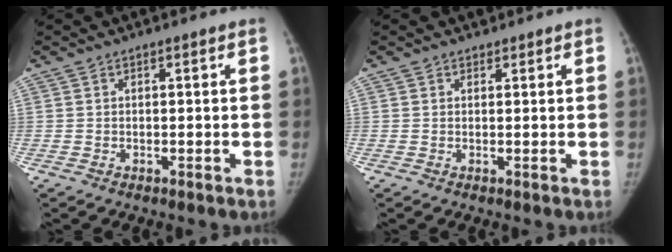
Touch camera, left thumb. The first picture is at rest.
{"total": 0.7, "force": [0.4, 0.5, -0.1], "torque": [0.003, -0.003, 0.004]}